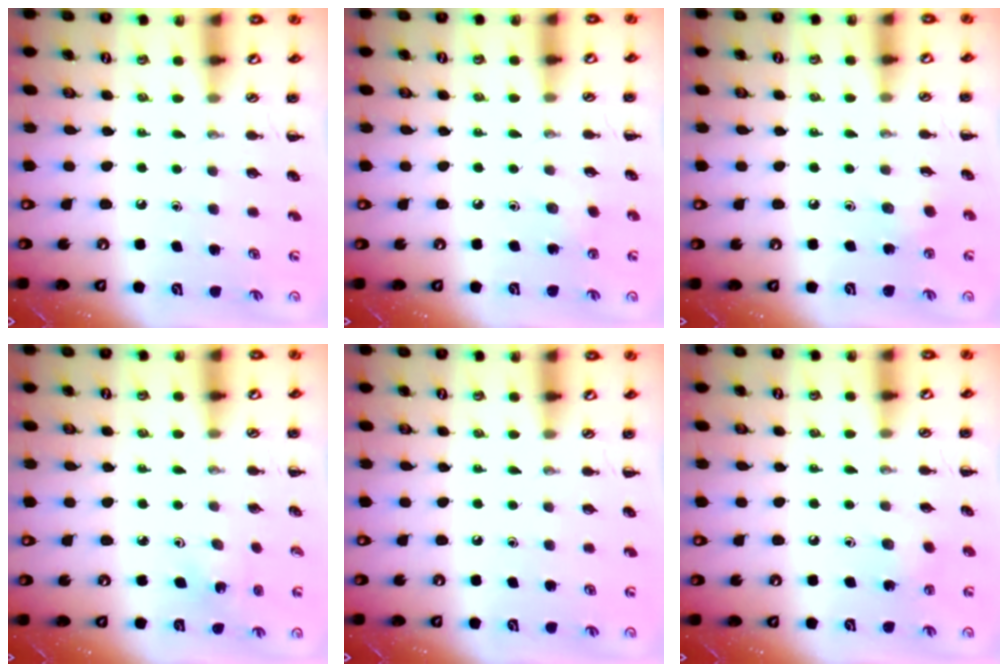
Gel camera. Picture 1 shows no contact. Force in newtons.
{"total": 2.6, "press": 2.5, "slide": 0.9}
{"total": 2.5, "press": 2.4, "slide": 0.8}
{"total": 3.0, "press": 2.9, "slide": 0.9}
{"total": 0.0}
{"total": 2.8, "press": 2.7, "slide": 0.9}